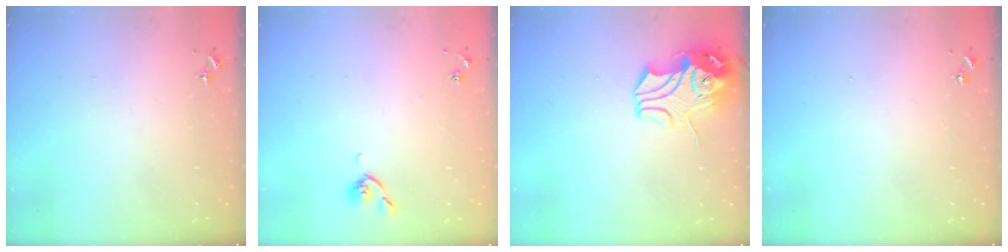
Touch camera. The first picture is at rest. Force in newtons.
{"total": 4.4, "press": 4.3, "slide": 0.8}
{"total": 12.0, "press": 11.8, "slide": 2.0}
{"total": 0.0}